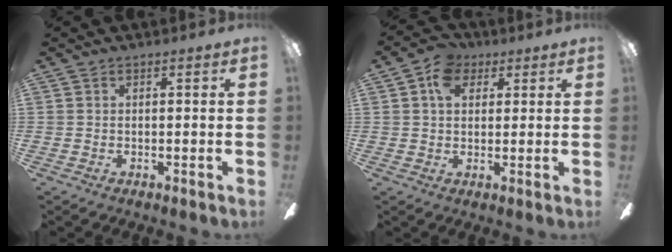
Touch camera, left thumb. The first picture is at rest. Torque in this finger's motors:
{"motor_torque": [0.01, 0.10, -0.02, -0.10, -0.06]}